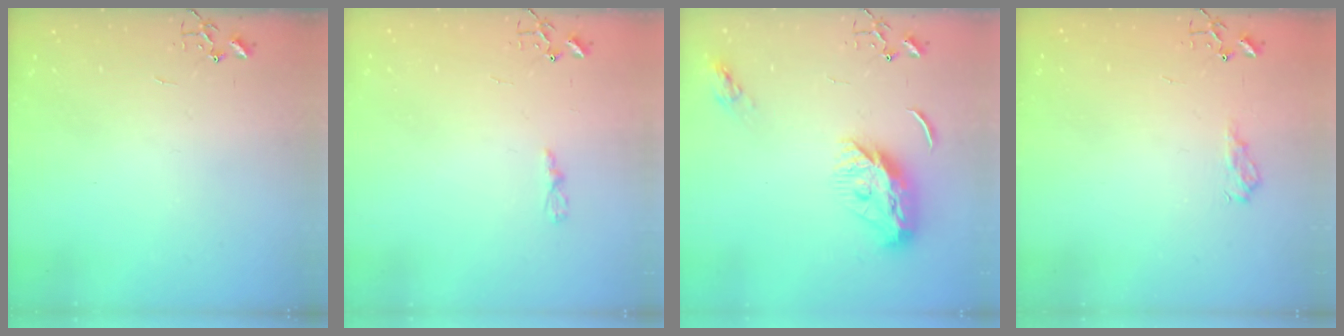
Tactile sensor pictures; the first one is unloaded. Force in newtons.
{"total": 3.2, "press": 3.1, "slide": 0.4}
{"total": 12.7, "press": 12.7, "slide": 0.3}
{"total": 8.2, "press": 8.2, "slide": 0.9}